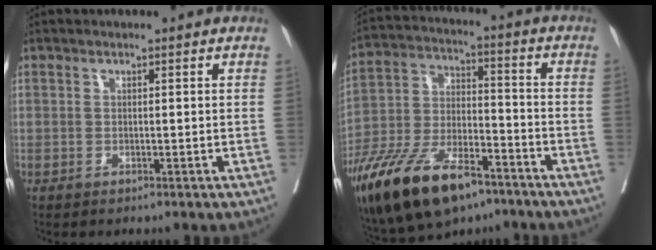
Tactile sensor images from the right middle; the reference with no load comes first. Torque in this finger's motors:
{"motor_torque": [1.30, -0.84, 1.05, 0.21]}